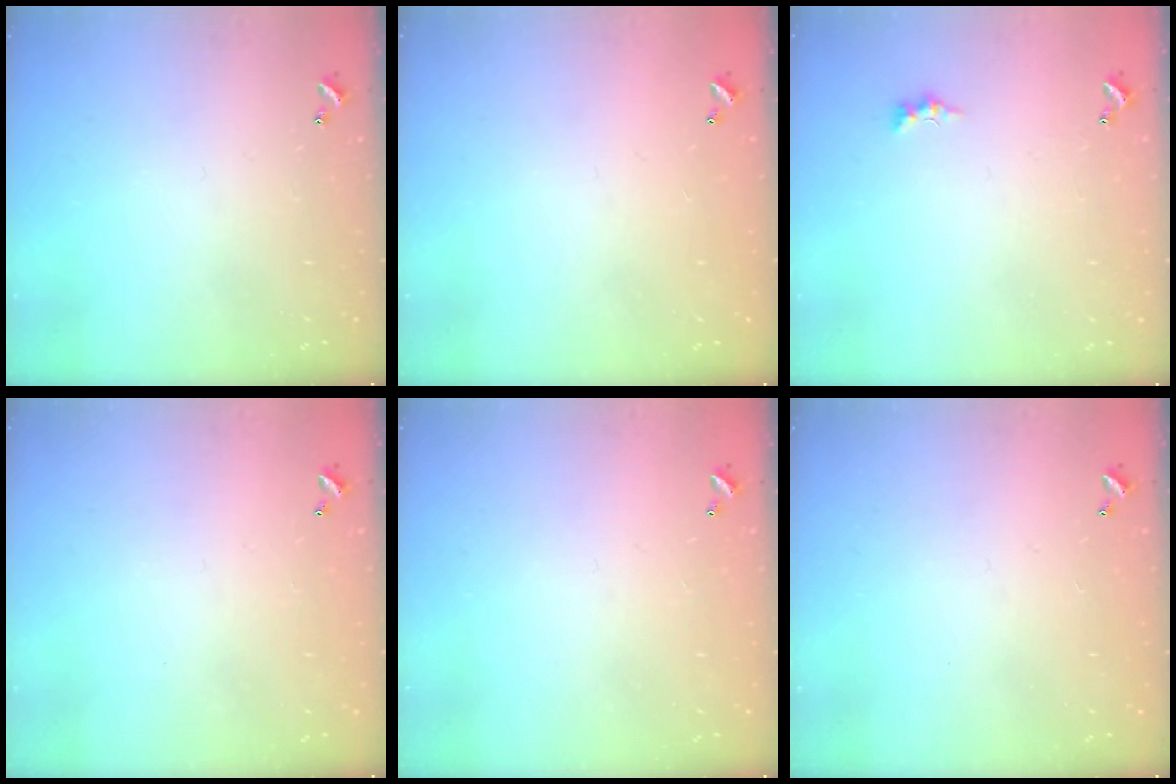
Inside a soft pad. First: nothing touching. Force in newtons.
{"total": 3.0, "press": 3.0, "slide": 0.1}
{"total": 0.0}
{"total": 2.9, "press": 2.9, "slide": 0.1}
{"total": 2.8, "press": 2.8, "slide": 0.1}
{"total": 3.0, "press": 3.0, "slide": 0.1}